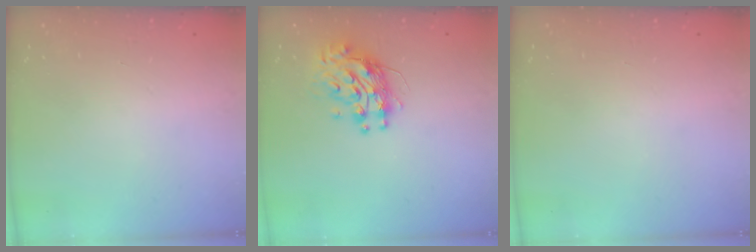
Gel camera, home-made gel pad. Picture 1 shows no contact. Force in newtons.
{"total": 9.1, "press": 9.1, "slide": 0.8}
{"total": 0.0}